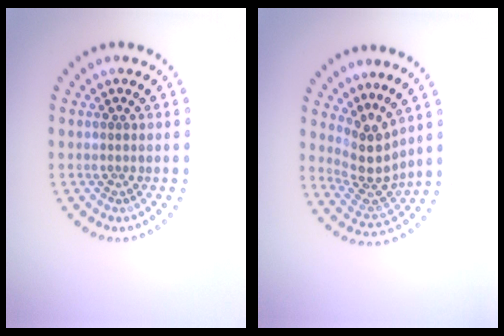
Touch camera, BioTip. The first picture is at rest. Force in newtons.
{"total": 3.9, "press": 2.7, "slide": 2.7}